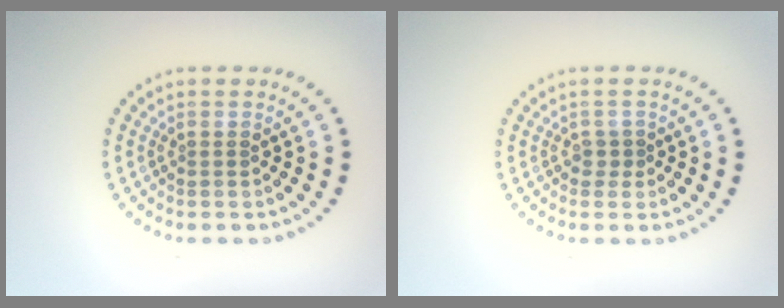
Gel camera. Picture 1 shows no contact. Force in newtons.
{"total": 0.7, "press": 0.5, "slide": 0.5}